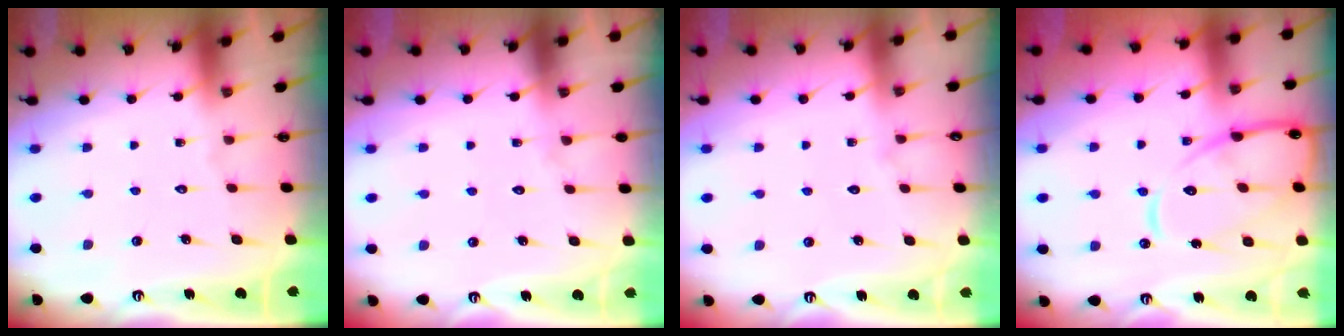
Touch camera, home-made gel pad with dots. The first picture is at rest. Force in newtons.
{"total": 4.2, "press": 4.2, "slide": 0.4}
{"total": 4.1, "press": 4.1, "slide": 0.5}
{"total": 14.9, "press": 14.8, "slide": 1.4}